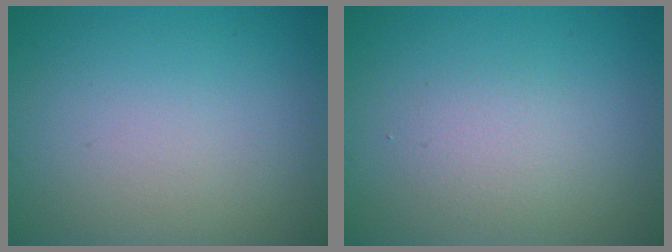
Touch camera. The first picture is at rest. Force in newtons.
{"total": 1.7, "press": 1.7, "slide": 0.1}